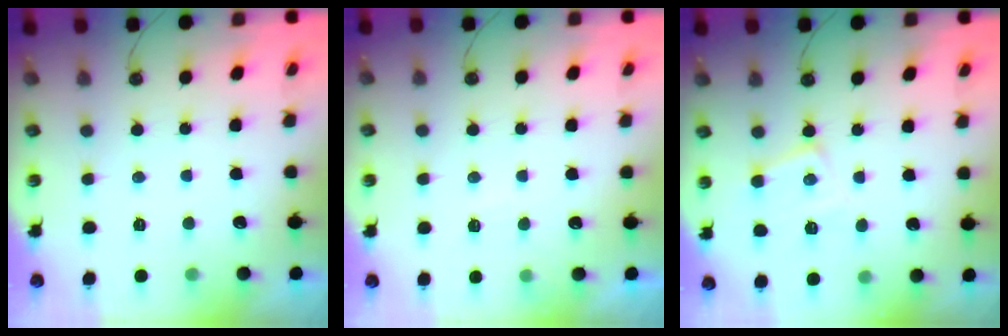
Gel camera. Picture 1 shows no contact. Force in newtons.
{"total": 4.5, "press": 4.4, "slide": 0.8}
{"total": 11.8, "press": 11.8, "slide": 0.8}